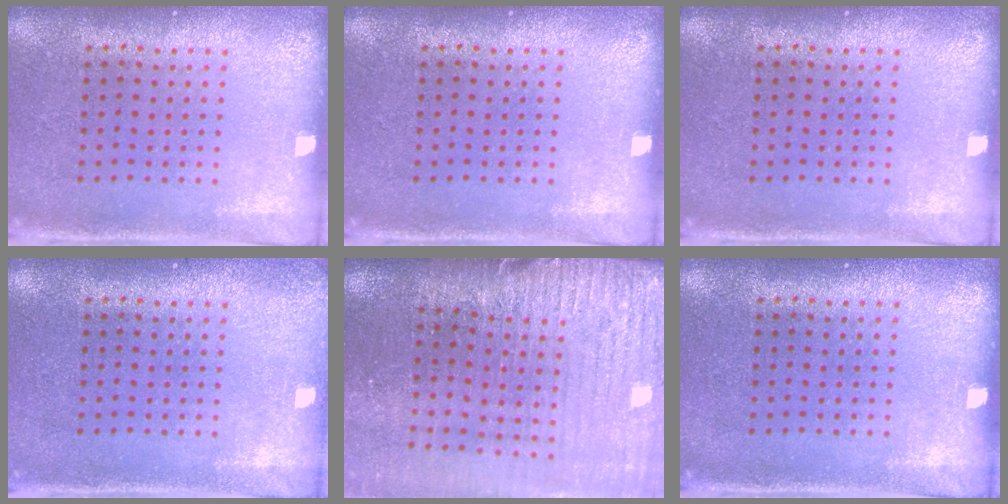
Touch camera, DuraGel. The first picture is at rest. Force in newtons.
{"total": 0.0}
{"total": 0.0}
{"total": 1.0, "press": 1.0, "slide": 0.1}
{"total": 4.0, "press": 3.6, "slide": 1.9}
{"total": 0.0}